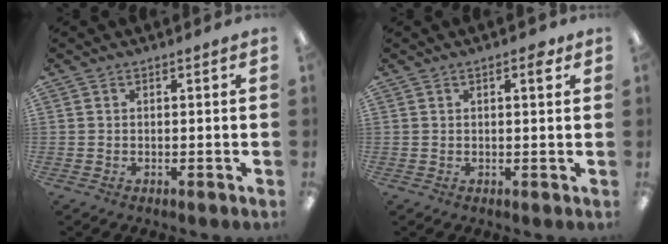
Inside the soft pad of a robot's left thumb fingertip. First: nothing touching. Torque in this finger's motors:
{"motor_torque": [0.03, 0.01, -0.02, -0.20, 0.01]}